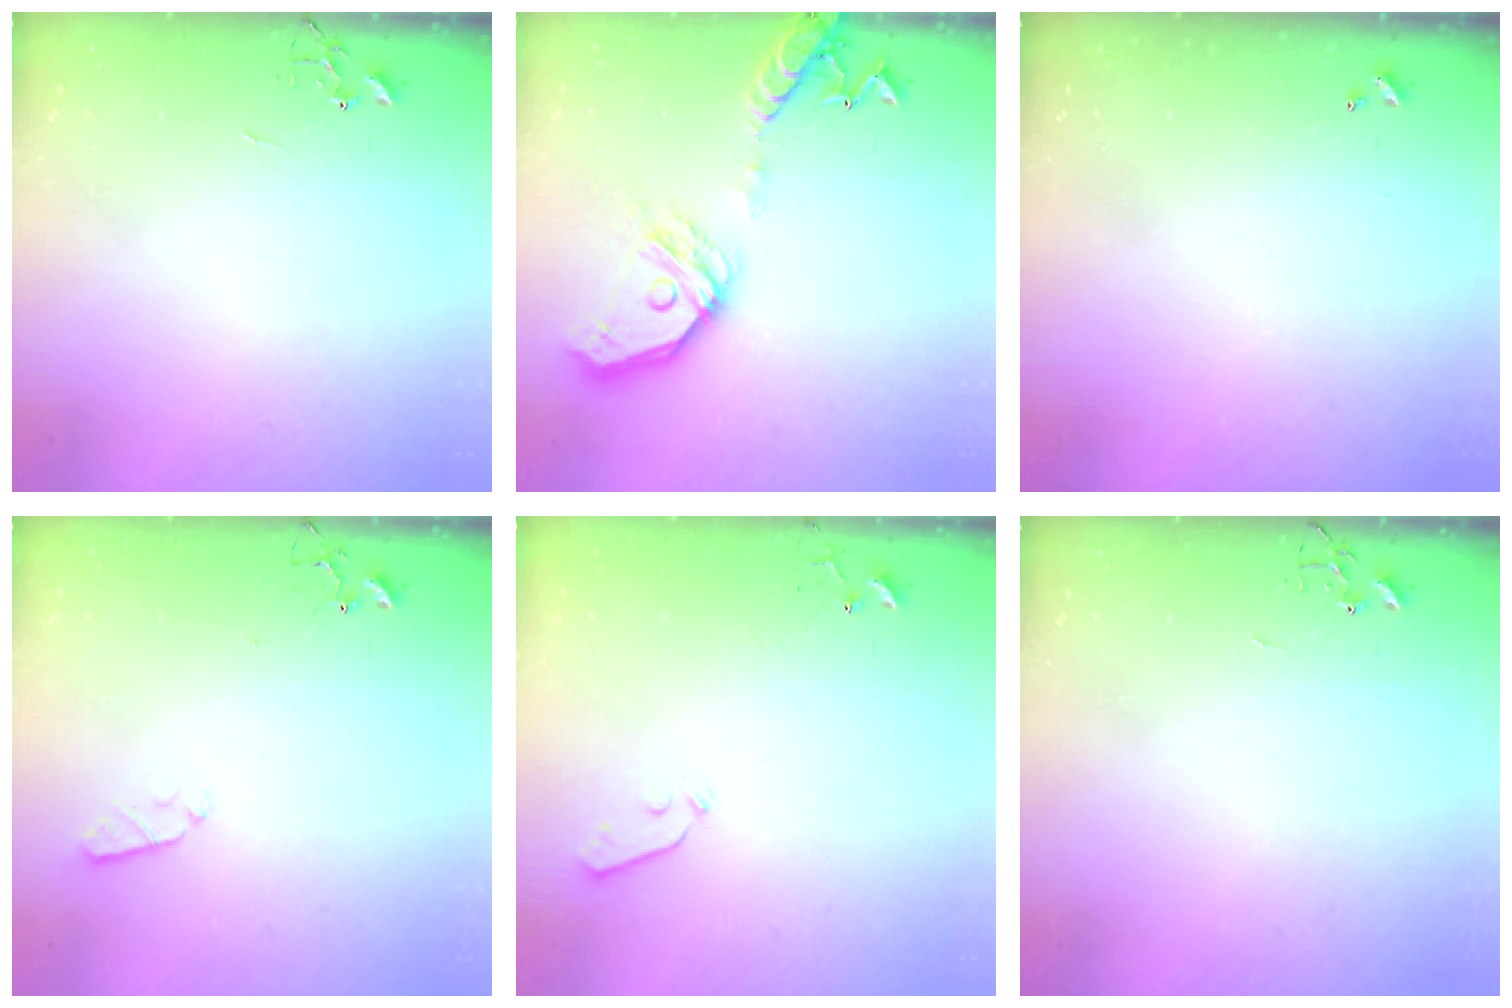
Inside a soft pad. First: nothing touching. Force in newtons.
{"total": 17.9, "press": 17.7, "slide": 2.6}
{"total": 0.0}
{"total": 2.9, "press": 2.8, "slide": 0.5}
{"total": 3.6, "press": 3.5, "slide": 0.7}
{"total": 0.0}